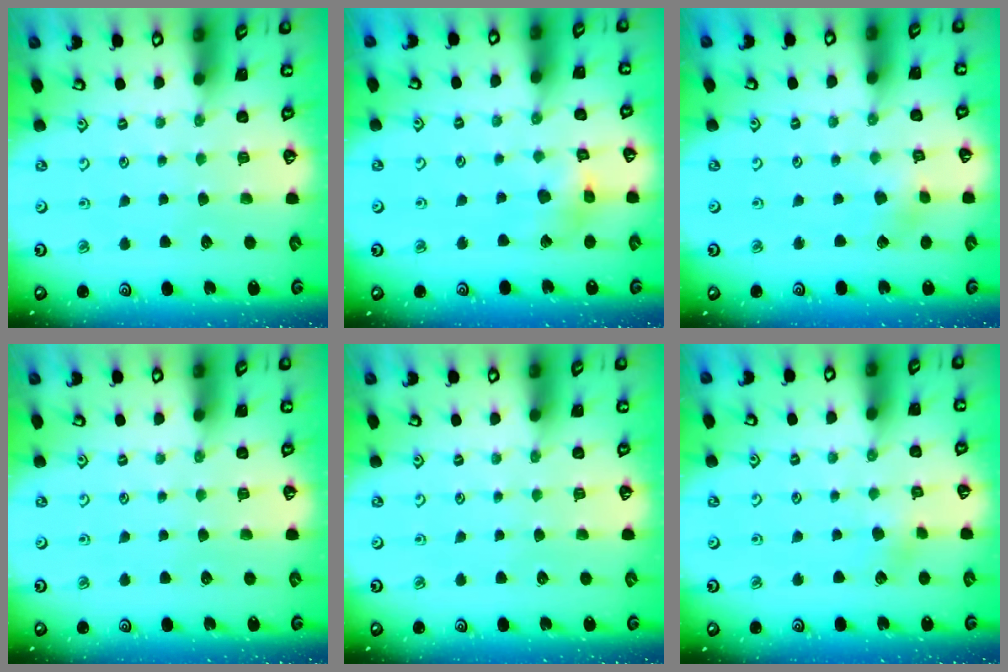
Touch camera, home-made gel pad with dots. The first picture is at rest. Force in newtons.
{"total": 8.1, "press": 8.1, "slide": 0.9}
{"total": 2.8, "press": 2.8, "slide": 0.2}
{"total": 0.0}
{"total": 0.0}
{"total": 3.0, "press": 3.0, "slide": 0.3}